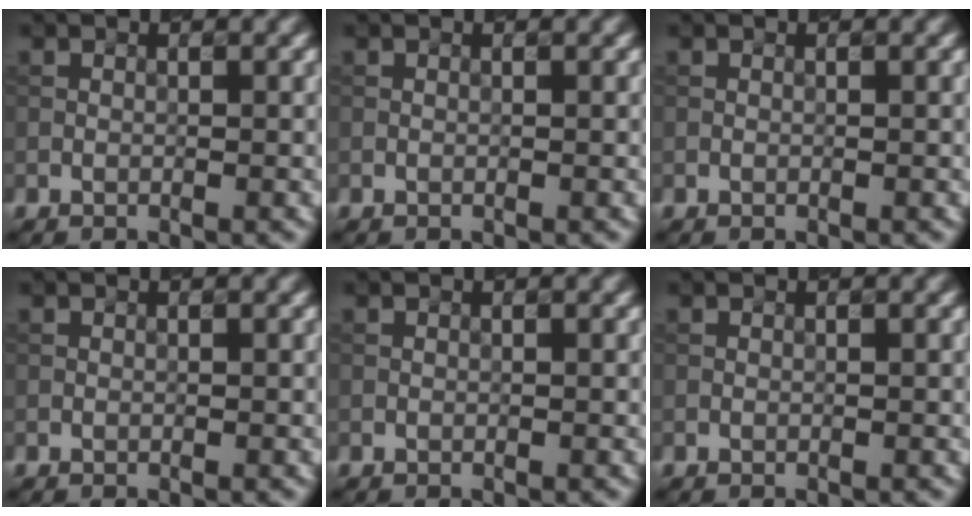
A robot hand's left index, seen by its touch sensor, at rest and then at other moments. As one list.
[{"total": 0.0}, {"total": 0.0}, {"total": 0.0}, {"total": 0.0}, {"total": 0.0}]